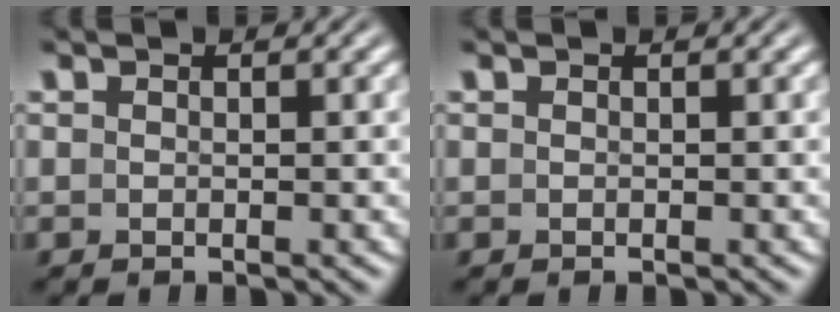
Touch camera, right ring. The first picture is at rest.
{"total": 0.0}